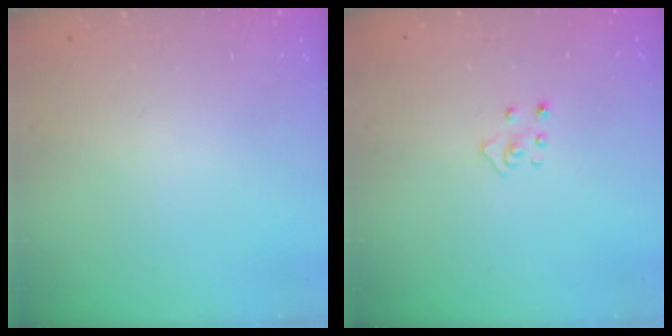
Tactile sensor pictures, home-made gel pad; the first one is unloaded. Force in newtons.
{"total": 2.7, "press": 2.7, "slide": 0.2}